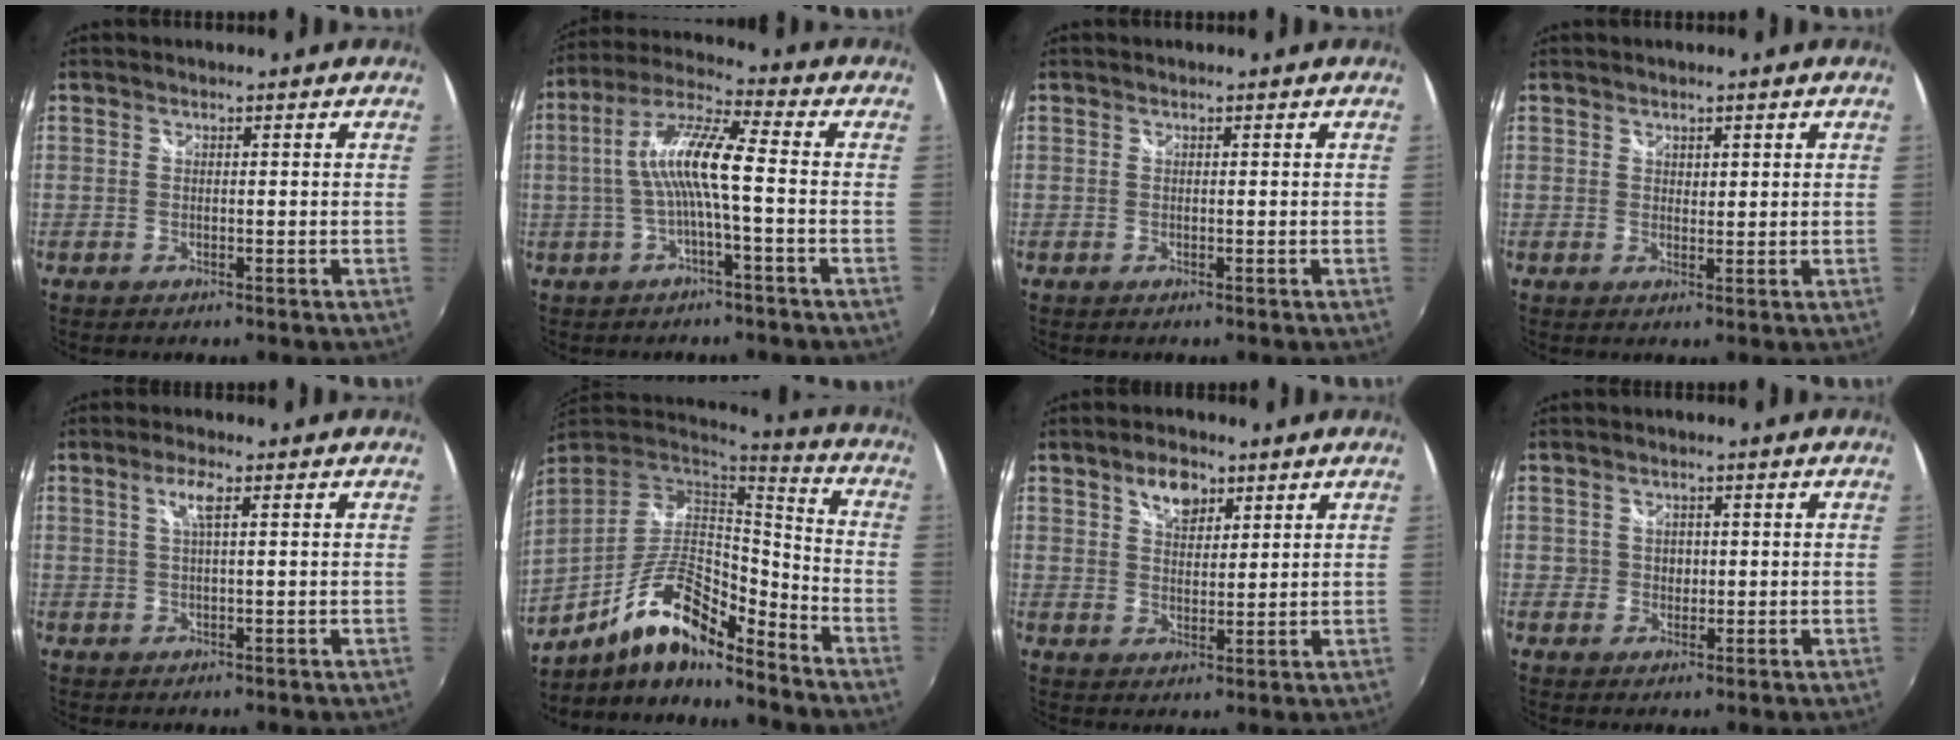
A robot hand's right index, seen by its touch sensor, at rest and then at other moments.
{"total": 9.8, "force": [-1.3, 0.7, 9.7], "torque": [-0.199, 0.018, -0.021]}
{"total": 0.0}
{"total": 1.3, "force": [0.9, 0.9, 0.4], "torque": [-0.002, 0.004, 0.016]}
{"total": 3.0, "force": [1.1, 0.1, 2.8], "torque": [-0.054, 0.005, 0.021]}
{"total": 15.4, "force": [-10.4, 4.3, 10.4], "torque": [-0.203, 0.000, -0.195]}
{"total": 5.9, "force": [3.6, 3.2, 3.4], "torque": [-0.051, 0.010, 0.063]}
{"total": 2.7, "force": [0.1, 2.6, 0.9], "torque": [-0.013, 0.004, 0.002]}